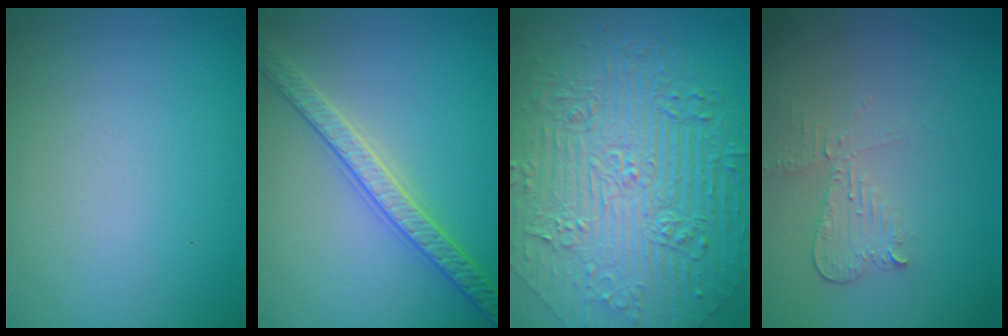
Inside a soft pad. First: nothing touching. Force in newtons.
{"total": 3.4, "press": 3.4, "slide": 0.6}
{"total": 11.1, "press": 7.5, "slide": 8.1}
{"total": 2.2, "press": 2.2, "slide": 0.2}